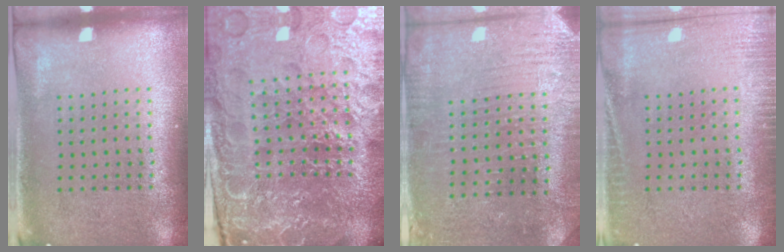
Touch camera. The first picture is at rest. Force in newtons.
{"total": 6.9, "press": 6.0, "slide": 3.2}
{"total": 3.0, "press": 2.9, "slide": 0.7}
{"total": 2.4, "press": 2.4, "slide": 0.4}